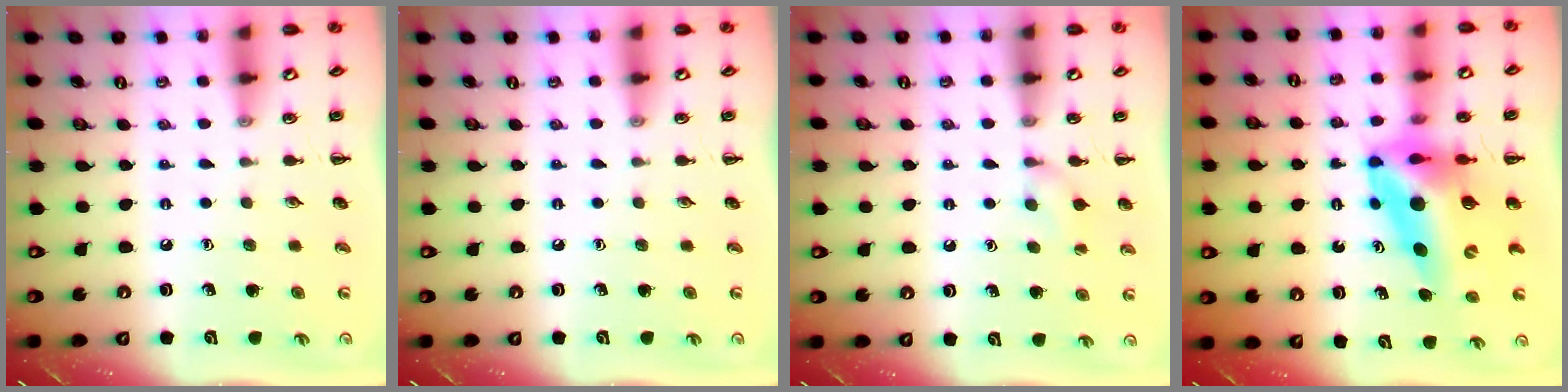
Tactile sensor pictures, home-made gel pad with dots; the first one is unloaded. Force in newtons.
{"total": 0.0}
{"total": 7.1, "press": 6.9, "slide": 2.0}
{"total": 14.9, "press": 14.1, "slide": 4.9}